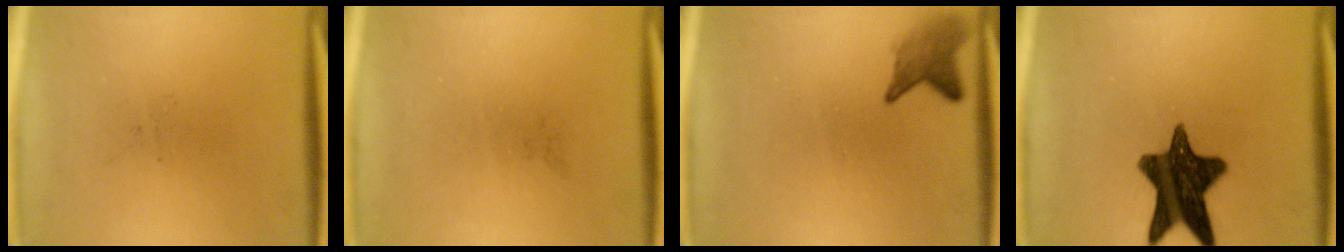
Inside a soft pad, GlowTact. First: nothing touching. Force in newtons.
{"total": 0.0}
{"total": 2.9}
{"total": 13.7}